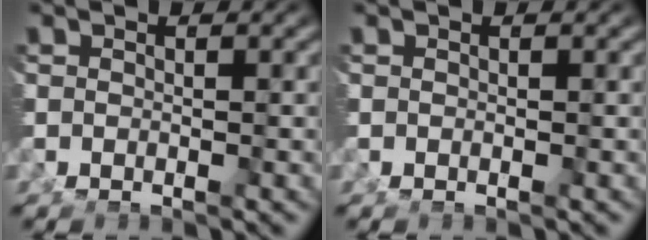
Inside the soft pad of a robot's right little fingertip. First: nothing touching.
{"total": 0.0}